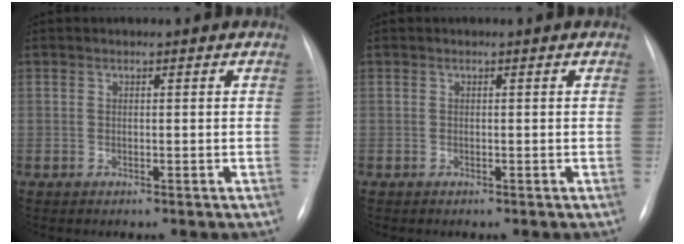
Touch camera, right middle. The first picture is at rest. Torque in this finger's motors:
{"motor_torque": [0.19, -0.06, 0.04, 0.01]}